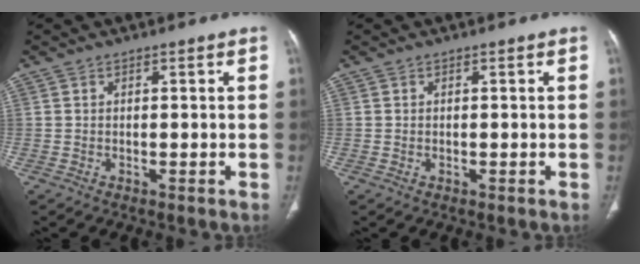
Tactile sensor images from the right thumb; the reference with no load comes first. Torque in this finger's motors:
{"motor_torque": [0.30, 0.57, -0.37, 0.01, -0.02]}